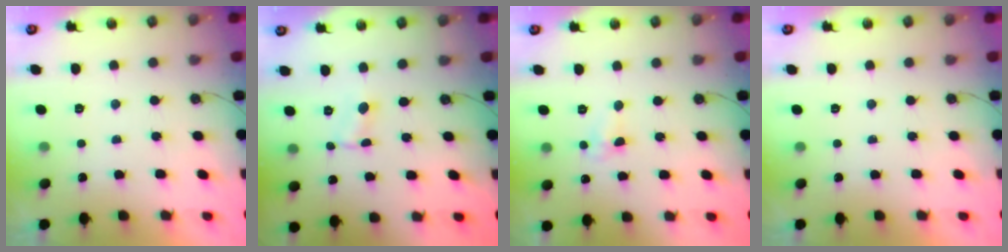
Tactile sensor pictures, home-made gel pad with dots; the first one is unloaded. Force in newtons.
{"total": 1.0, "press": 1.0, "slide": 0.1}
{"total": 5.5, "press": 5.5, "slide": 0.7}
{"total": 0.0}